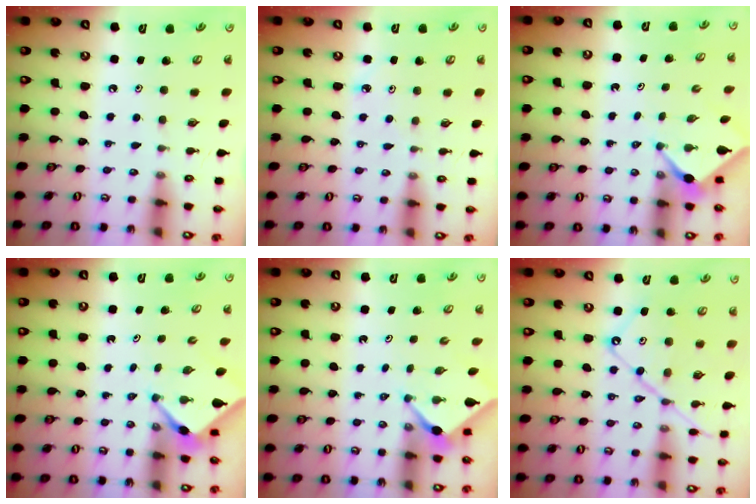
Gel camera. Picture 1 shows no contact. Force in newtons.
{"total": 1.8, "press": 1.8, "slide": 0.2}
{"total": 2.5, "press": 2.5, "slide": 0.2}
{"total": 3.2, "press": 3.2, "slide": 0.3}
{"total": 2.5, "press": 2.5, "slide": 0.3}
{"total": 12.2, "press": 12.2, "slide": 1.1}